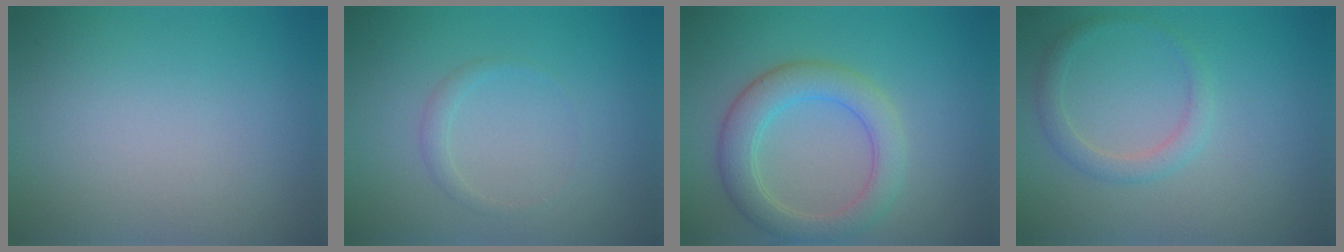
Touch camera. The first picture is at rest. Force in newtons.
{"total": 1.0, "press": 1.0, "slide": 0.1}
{"total": 4.5, "press": 4.5, "slide": 0.3}
{"total": 1.9, "press": 1.9, "slide": 0.1}